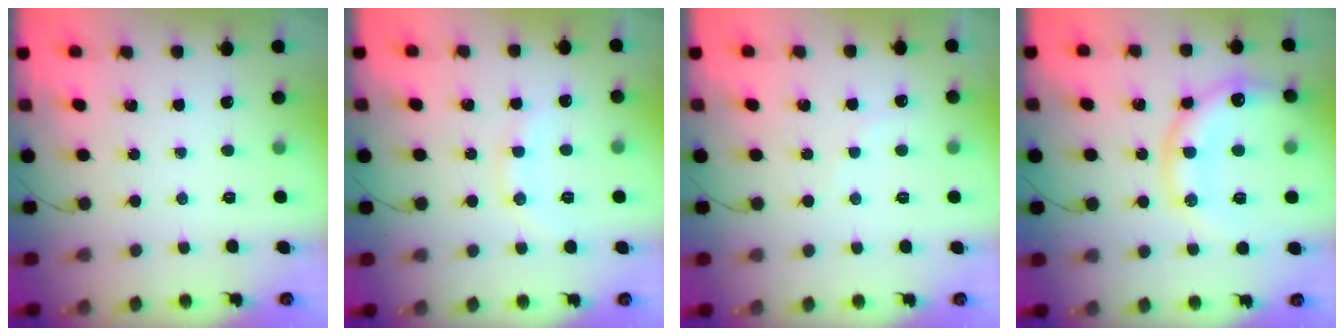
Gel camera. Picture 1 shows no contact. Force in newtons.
{"total": 9.2, "press": 9.1, "slide": 1.0}
{"total": 5.6, "press": 5.4, "slide": 1.1}
{"total": 17.0, "press": 16.8, "slide": 2.4}